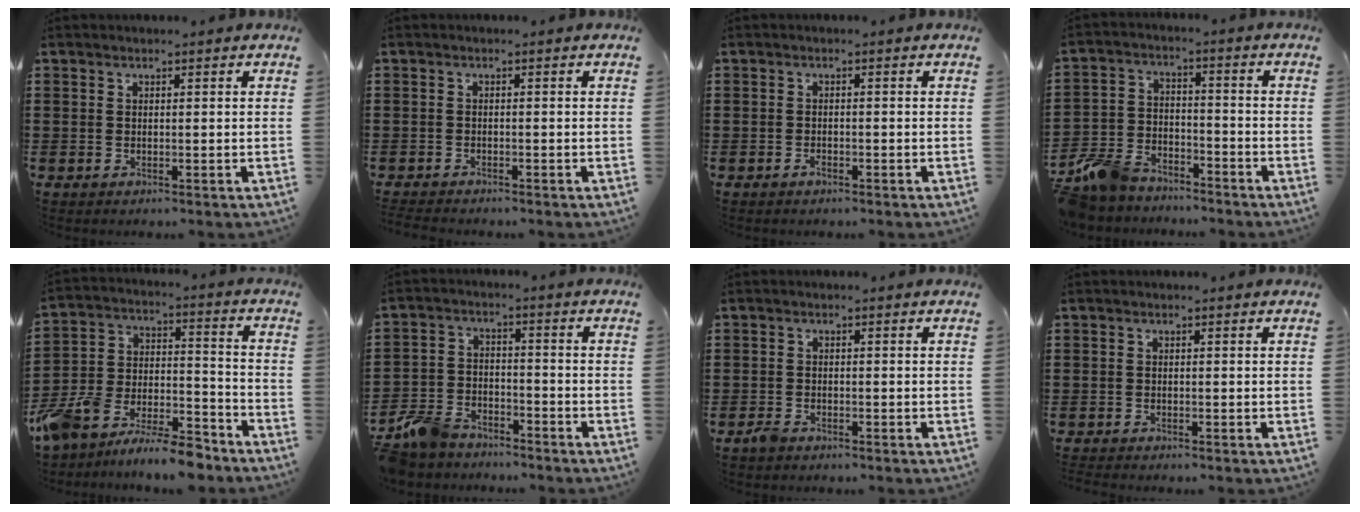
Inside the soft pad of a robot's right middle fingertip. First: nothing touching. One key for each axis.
{"total": 1.1, "fx": -1.1, "fy": -0.1, "fz": 0.0, "tx": -0.005, "ty": -0.002, "tz": -0.021}
{"total": 1.0, "fx": -0.8, "fy": 0.3, "fz": 0.6, "tx": -0.014, "ty": -0.006, "tz": -0.013}
{"total": 7.6, "fx": -7.1, "fy": 2.4, "fz": 1.4, "tx": -0.057, "ty": 0.013, "tz": -0.147}
{"total": 11.6, "fx": -10.9, "fy": 2.2, "fz": 3.3, "tx": -0.053, "ty": 0.037, "tz": -0.213}
{"total": 6.6, "fx": -6.1, "fy": 2.1, "fz": 1.2, "tx": -0.051, "ty": 0.008, "tz": -0.128}
{"total": 1.4, "fx": -1.1, "fy": 0.7, "fz": 0.5, "tx": -0.020, "ty": -0.002, "tz": -0.025}
{"total": 0.7, "fx": -0.7, "fy": -0.1, "fz": 0.1, "tx": -0.003, "ty": -0.003, "tz": -0.013}